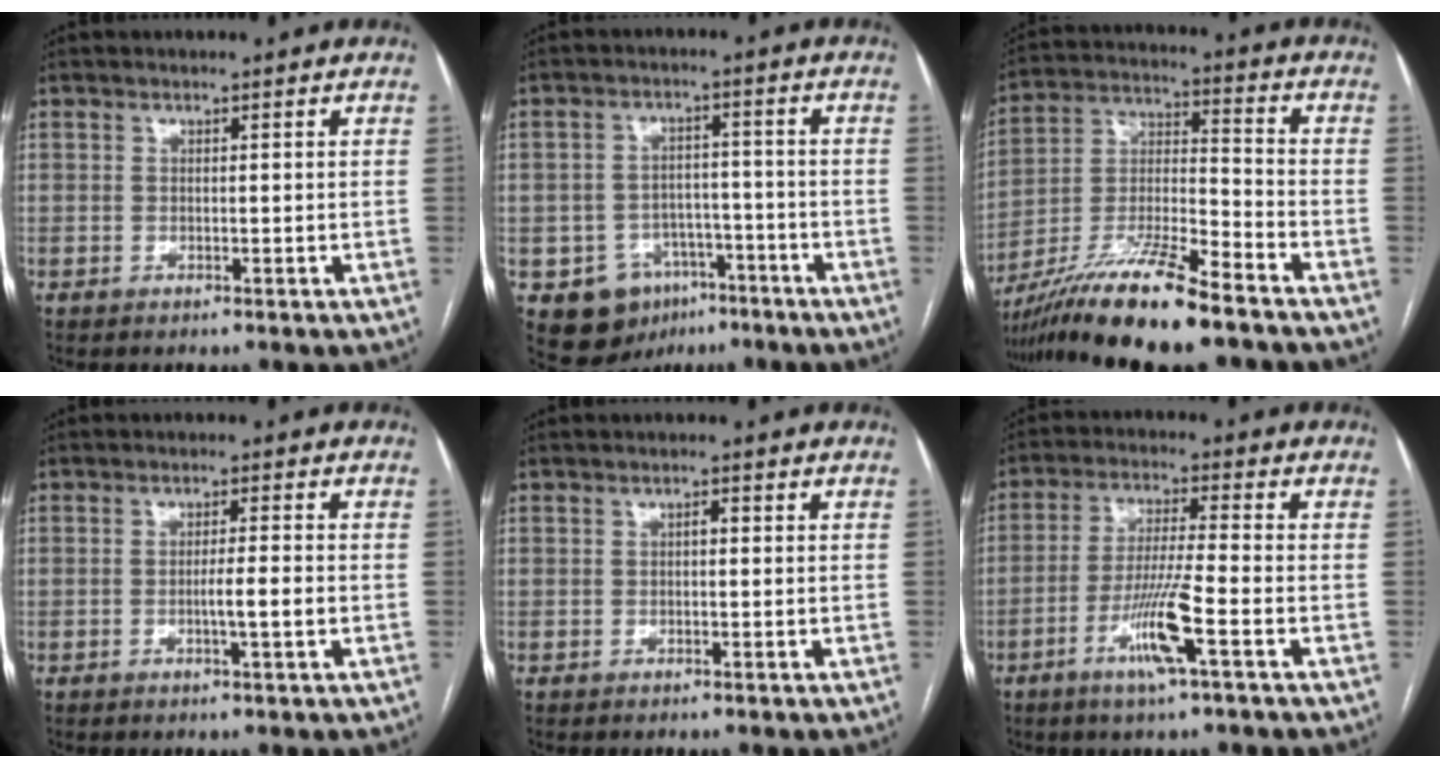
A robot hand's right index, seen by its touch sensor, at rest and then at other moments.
{"total": 8.6, "force": [-4.5, 6.9, 2.5], "torque": [-0.039, 0.020, -0.058]}
{"total": 16.6, "force": [-12.3, 1.2, 11.0], "torque": [-0.224, -0.023, -0.223]}
{"total": 3.4, "force": [-0.8, -0.1, 3.3], "torque": [-0.055, -0.002, -0.013]}
{"total": 1.0, "force": [0.1, 0.4, 0.9], "torque": [-0.012, 0.004, -0.001]}
{"total": 9.0, "force": [-3.9, -0.4, 8.1], "torque": [-0.158, -0.010, -0.076]}